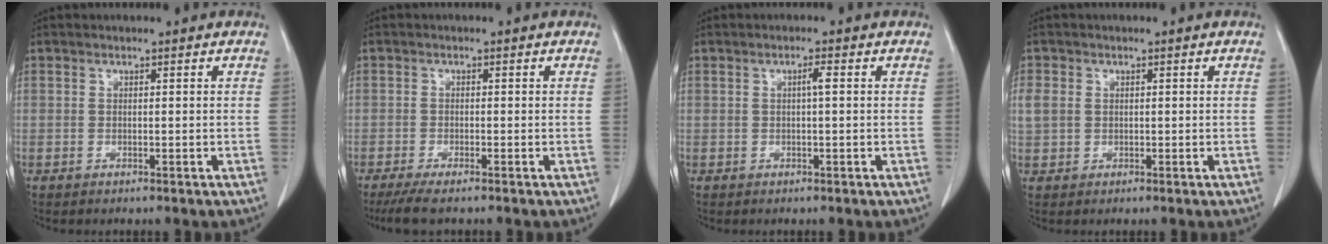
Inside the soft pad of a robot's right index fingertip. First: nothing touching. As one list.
[{"total": 4.1, "force": [-3.2, 0.4, 2.5], "torque": [-0.047, -0.010, -0.056]}, {"total": 1.3, "force": [0.2, 0.1, 1.3], "torque": [-0.026, 0.003, 0.002]}, {"total": 2.9, "force": [0.4, 2.5, 1.5], "torque": [-0.050, 0.015, 0.013]}]